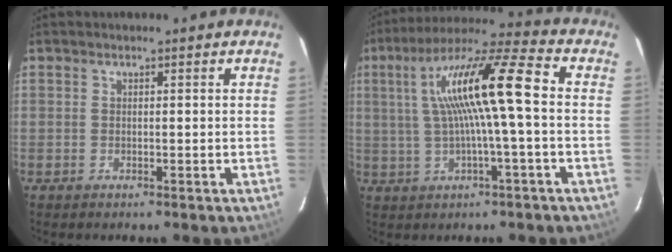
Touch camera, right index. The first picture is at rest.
{"total": 14.9, "force": [1.3, 0.8, 14.8], "torque": [-0.270, 0.025, 0.026]}